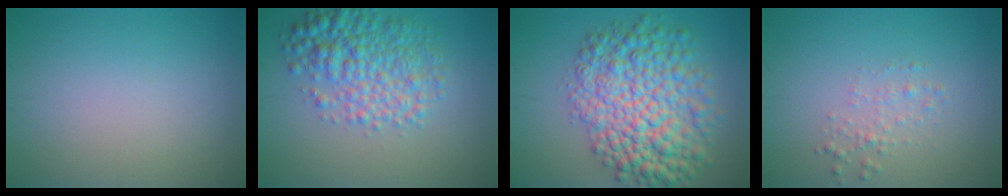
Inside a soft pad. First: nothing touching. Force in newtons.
{"total": 5.7, "press": 5.7, "slide": 0.1}
{"total": 9.5, "press": 9.5, "slide": 0.2}
{"total": 1.4, "press": 1.4, "slide": 0.0}